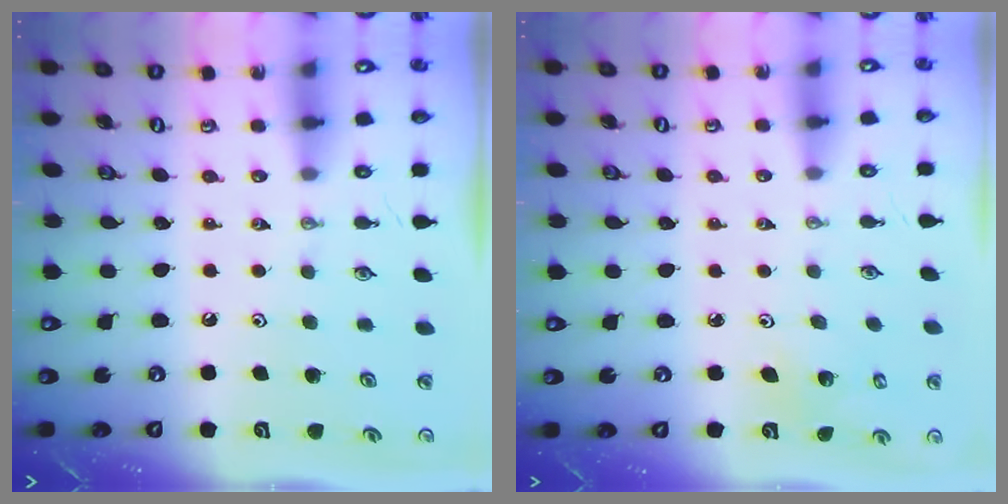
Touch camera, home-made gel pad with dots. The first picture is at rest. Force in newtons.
{"total": 2.7, "press": 2.7, "slide": 0.2}